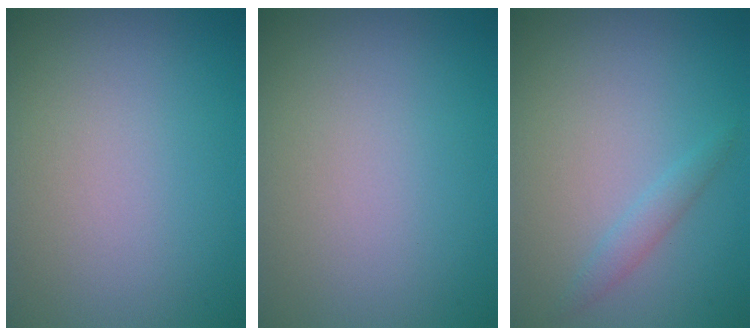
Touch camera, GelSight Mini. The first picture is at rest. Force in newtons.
{"total": 0.0}
{"total": 1.3, "press": 1.3, "slide": 0.0}